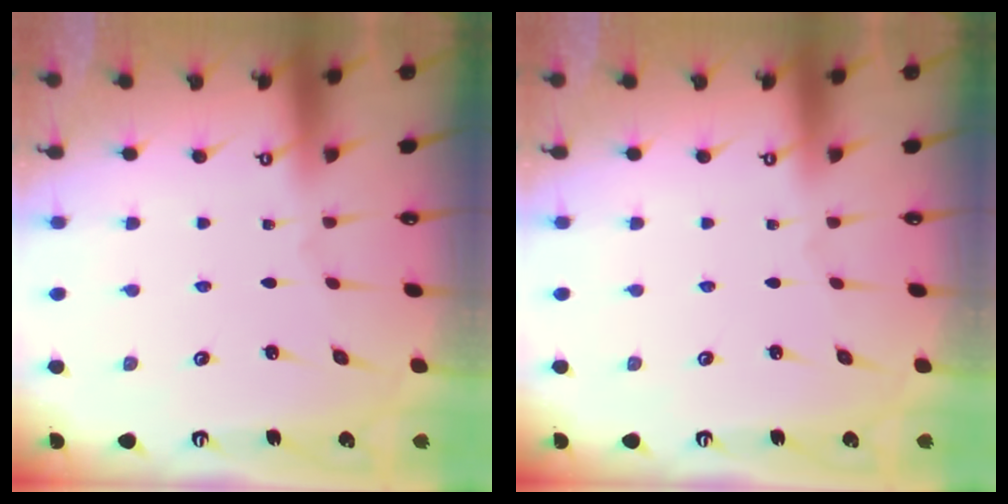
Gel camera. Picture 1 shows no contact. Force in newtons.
{"total": 0.0}